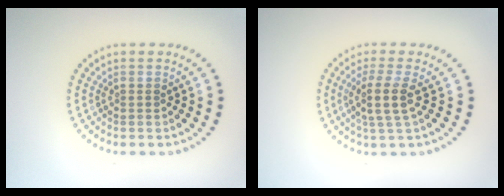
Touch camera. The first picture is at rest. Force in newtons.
{"total": 2.9, "press": 2.3, "slide": 1.7}